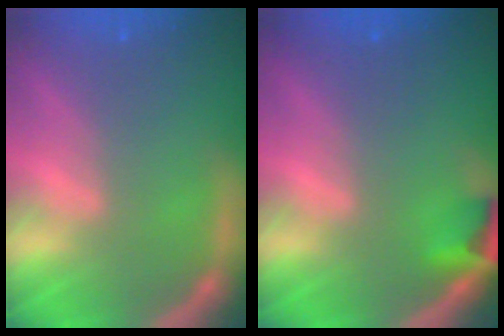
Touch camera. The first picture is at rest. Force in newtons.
{"total": 2.4}